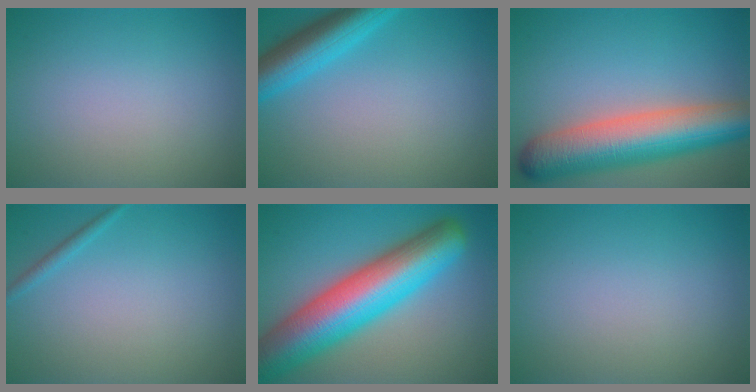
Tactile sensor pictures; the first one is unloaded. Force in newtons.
{"total": 5.3, "press": 5.3, "slide": 0.3}
{"total": 9.9, "press": 9.9, "slide": 0.4}
{"total": 0.9, "press": 0.9, "slide": 0.1}
{"total": 12.7, "press": 12.7, "slide": 0.4}
{"total": 0.0}